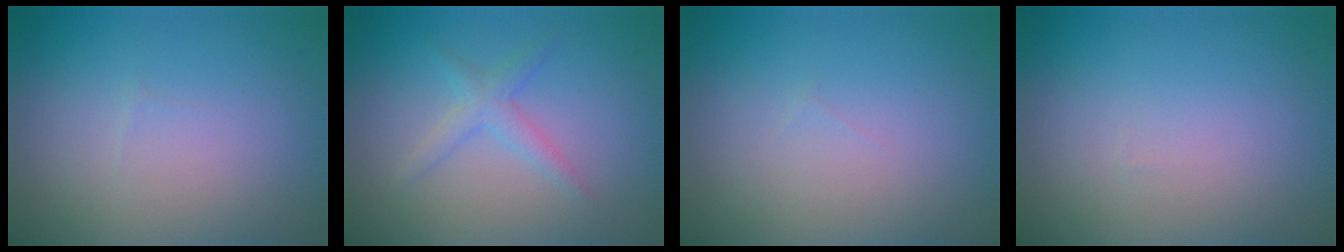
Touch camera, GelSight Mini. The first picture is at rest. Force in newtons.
{"total": 1.8, "press": 1.8, "slide": 0.2}
{"total": 0.0}
{"total": 0.0}